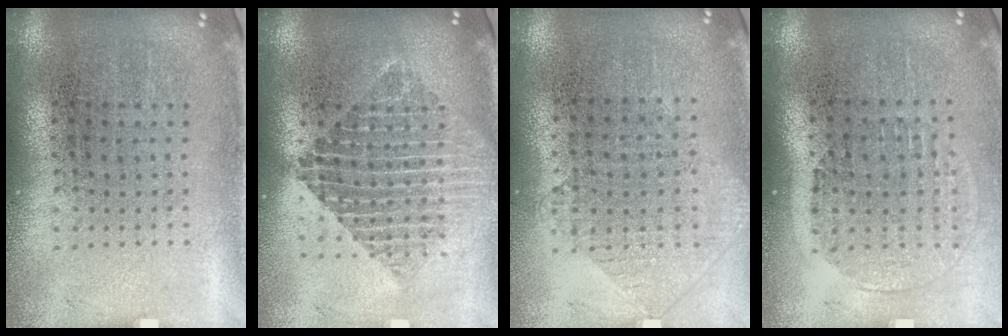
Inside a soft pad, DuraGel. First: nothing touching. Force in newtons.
{"total": 2.0, "press": 1.6, "slide": 1.2}
{"total": 1.0, "press": 0.9, "slide": 0.4}
{"total": 1.5, "press": 1.3, "slide": 0.7}